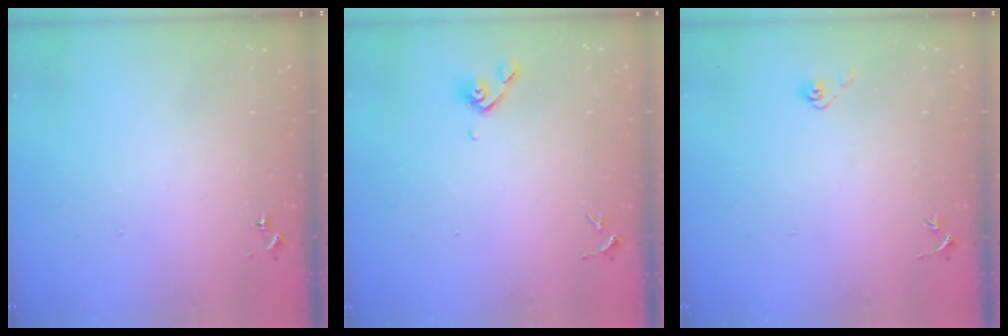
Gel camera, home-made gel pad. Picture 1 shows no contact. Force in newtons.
{"total": 5.5, "press": 5.3, "slide": 1.5}
{"total": 4.0, "press": 3.3, "slide": 2.2}